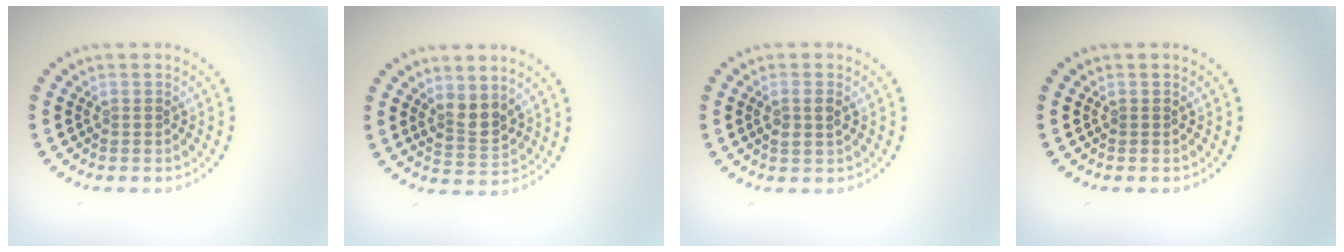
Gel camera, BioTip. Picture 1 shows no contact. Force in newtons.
{"total": 2.6, "press": 2.4, "slide": 1.1}
{"total": 1.6, "press": 1.6, "slide": 0.4}
{"total": 0.0}